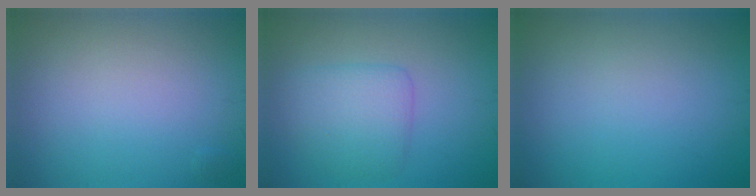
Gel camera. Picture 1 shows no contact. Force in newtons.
{"total": 3.5, "press": 3.5, "slide": 0.1}
{"total": 0.0}